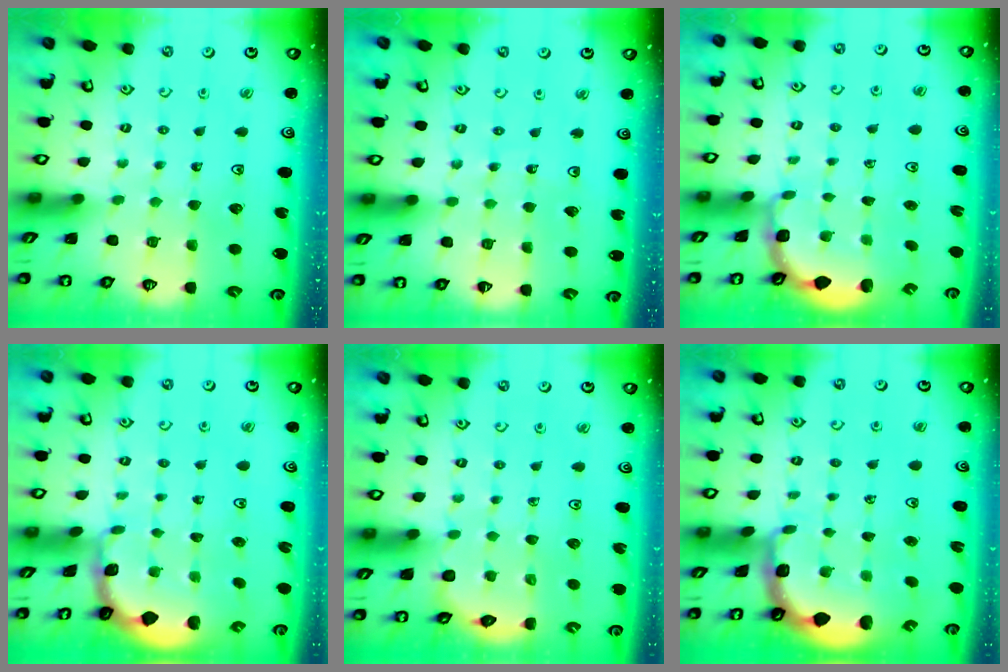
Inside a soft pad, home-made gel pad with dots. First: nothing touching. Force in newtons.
{"total": 5.1, "press": 5.1, "slide": 0.3}
{"total": 2.4, "press": 1.7, "slide": 1.6}
{"total": 1.1, "press": 1.1, "slide": 0.1}
{"total": 2.7, "press": 2.7, "slide": 0.5}
{"total": 1.7, "press": 1.5, "slide": 0.7}